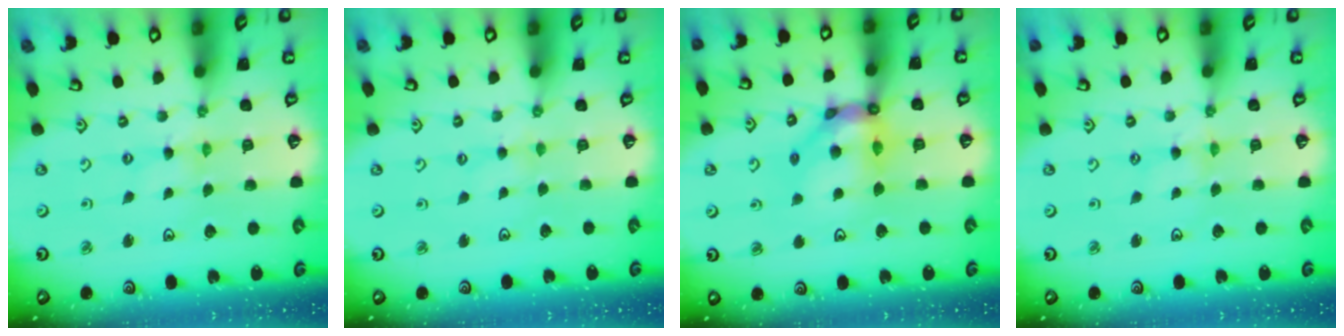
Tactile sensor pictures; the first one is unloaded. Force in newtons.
{"total": 1.6, "press": 1.5, "slide": 0.3}
{"total": 12.9, "press": 12.8, "slide": 1.8}
{"total": 0.0}